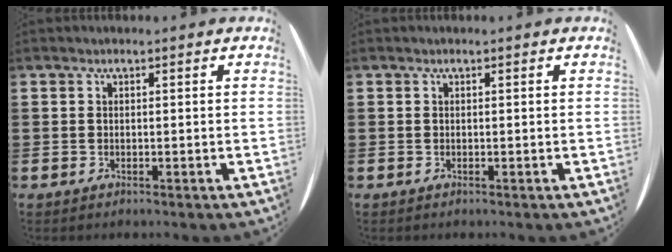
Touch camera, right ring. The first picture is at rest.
{"total": 0.0}